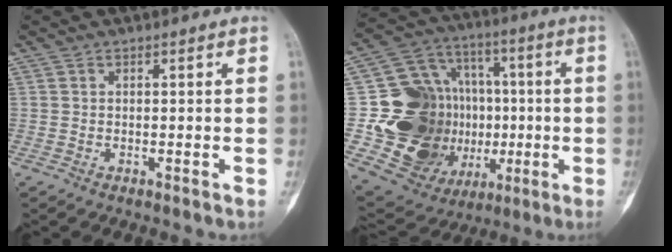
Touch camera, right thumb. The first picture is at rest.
{"total": 25.6, "force": [-2.1, 20.1, 15.8], "torque": [-0.219, 0.033, -0.006]}